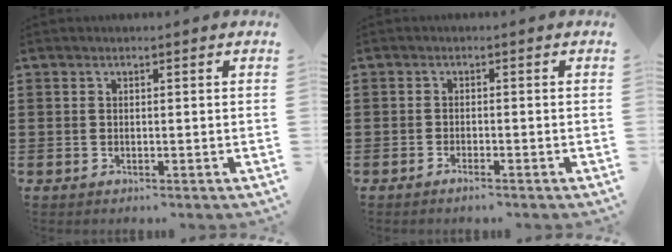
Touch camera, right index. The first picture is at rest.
{"total": 1.1, "force": [-1.0, 0.0, 0.5], "torque": [-0.010, -0.003, -0.019]}